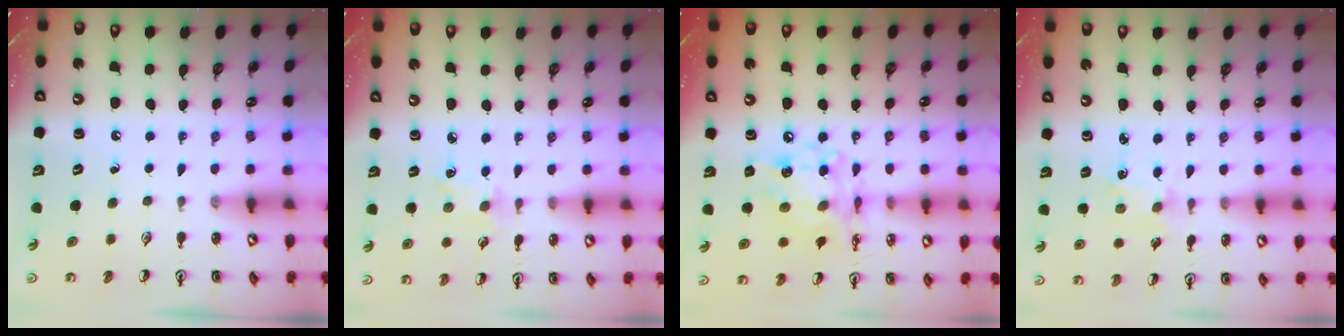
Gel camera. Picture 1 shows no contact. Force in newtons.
{"total": 3.0, "press": 3.0, "slide": 0.4}
{"total": 12.9, "press": 12.8, "slide": 1.1}
{"total": 1.5, "press": 1.4, "slide": 0.1}